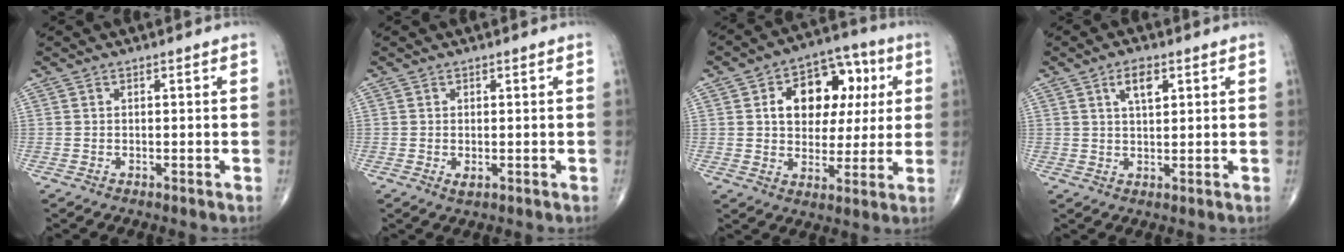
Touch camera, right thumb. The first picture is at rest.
{"total": 1.1, "force": [-0.2, 0.6, 1.0], "torque": [-0.015, -0.005, -0.002]}
{"total": 15.4, "force": [3.8, 10.5, 10.5], "torque": [-0.103, 0.014, 0.055]}
{"total": 4.7, "force": [2.1, 2.3, 3.5], "torque": [-0.054, -0.007, 0.036]}